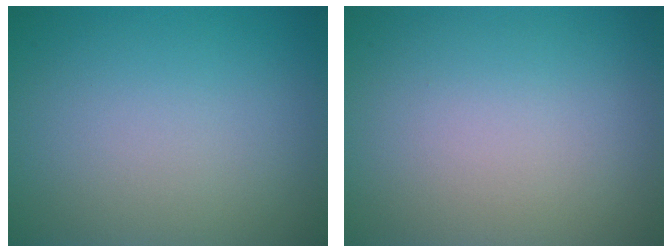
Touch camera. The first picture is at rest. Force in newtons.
{"total": 0.0}